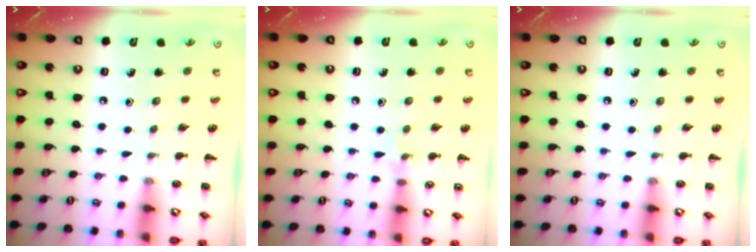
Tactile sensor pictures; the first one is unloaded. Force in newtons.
{"total": 4.8, "press": 4.5, "slide": 1.7}
{"total": 0.0}